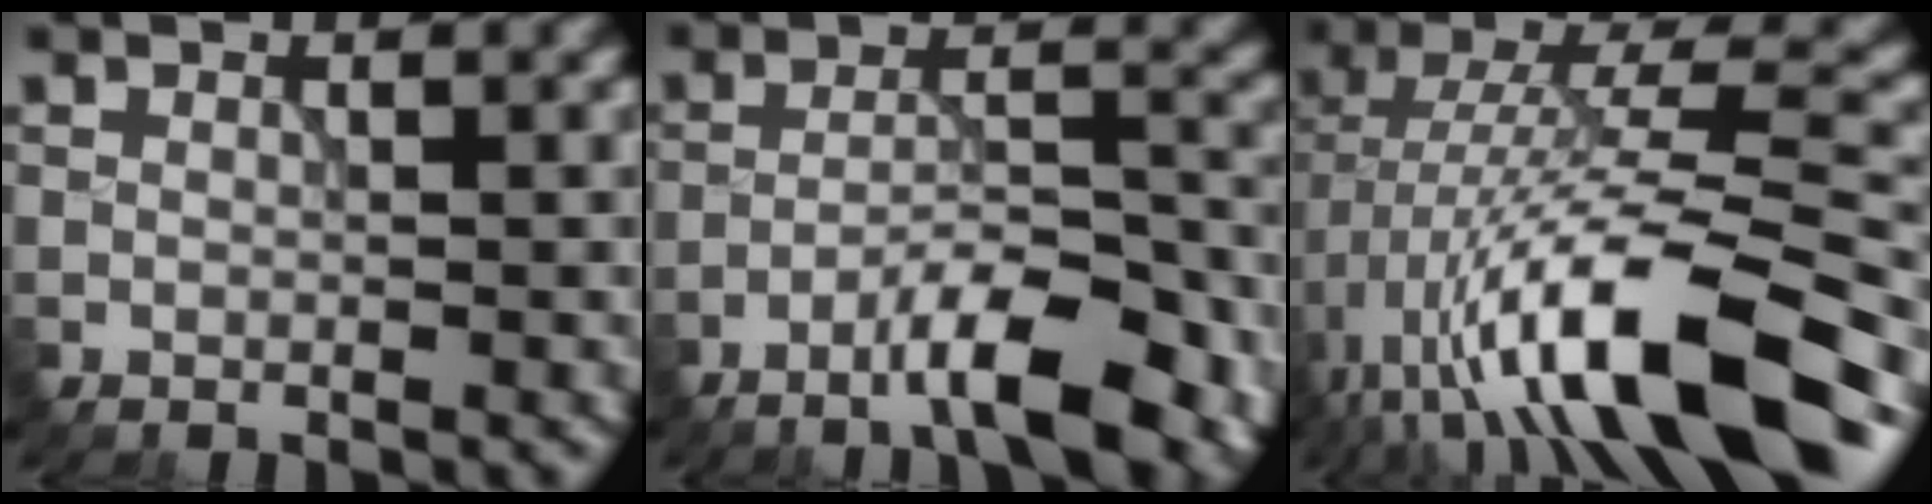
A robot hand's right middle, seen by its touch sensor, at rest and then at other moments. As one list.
[{"total": 7.6, "force": [-5.0, 1.4, 5.5], "torque": [-0.087, 0.012, -0.084]}, {"total": 13.8, "force": [-5.5, 3.4, 12.2], "torque": [-0.212, 0.017, -0.087]}]